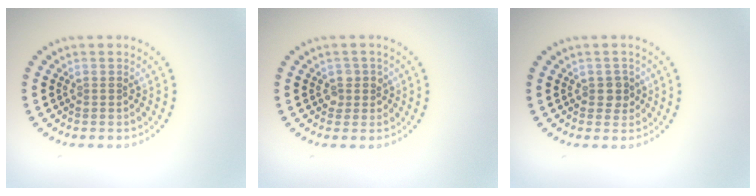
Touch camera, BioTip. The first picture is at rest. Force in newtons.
{"total": 1.5, "press": 1.4, "slide": 0.7}
{"total": 1.4, "press": 1.3, "slide": 0.4}